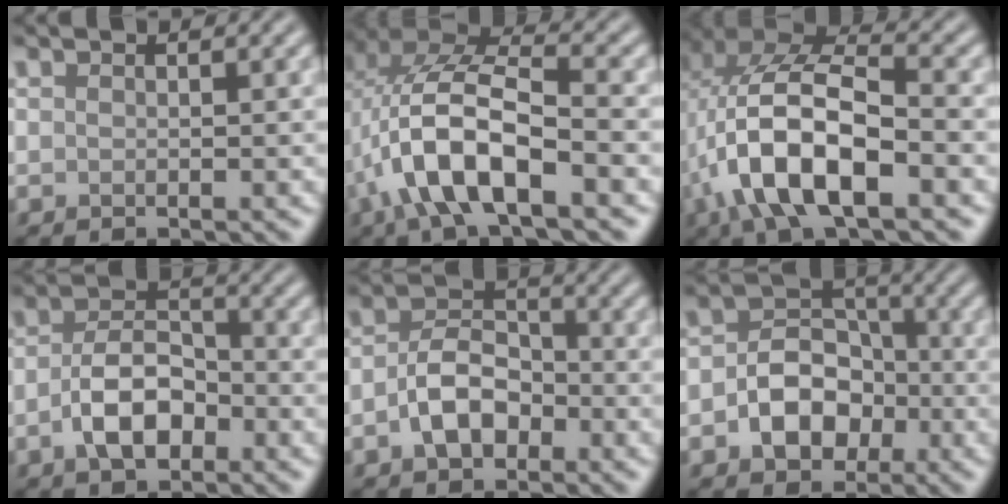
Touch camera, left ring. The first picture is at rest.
{"total": 8.8, "force": [-2.9, 3.6, 7.4], "torque": [-0.152, 0.013, -0.059]}
{"total": 10.1, "force": [-3.0, 4.6, 8.5], "torque": [-0.173, 0.009, -0.059]}
{"total": 5.1, "force": [-1.8, 3.0, 3.7], "torque": [-0.068, 0.007, -0.036]}
{"total": 4.6, "force": [-1.4, 3.1, 3.1], "torque": [-0.056, 0.007, -0.031]}
{"total": 5.4, "force": [-1.6, 4.1, 3.1], "torque": [-0.041, 0.002, -0.027]}